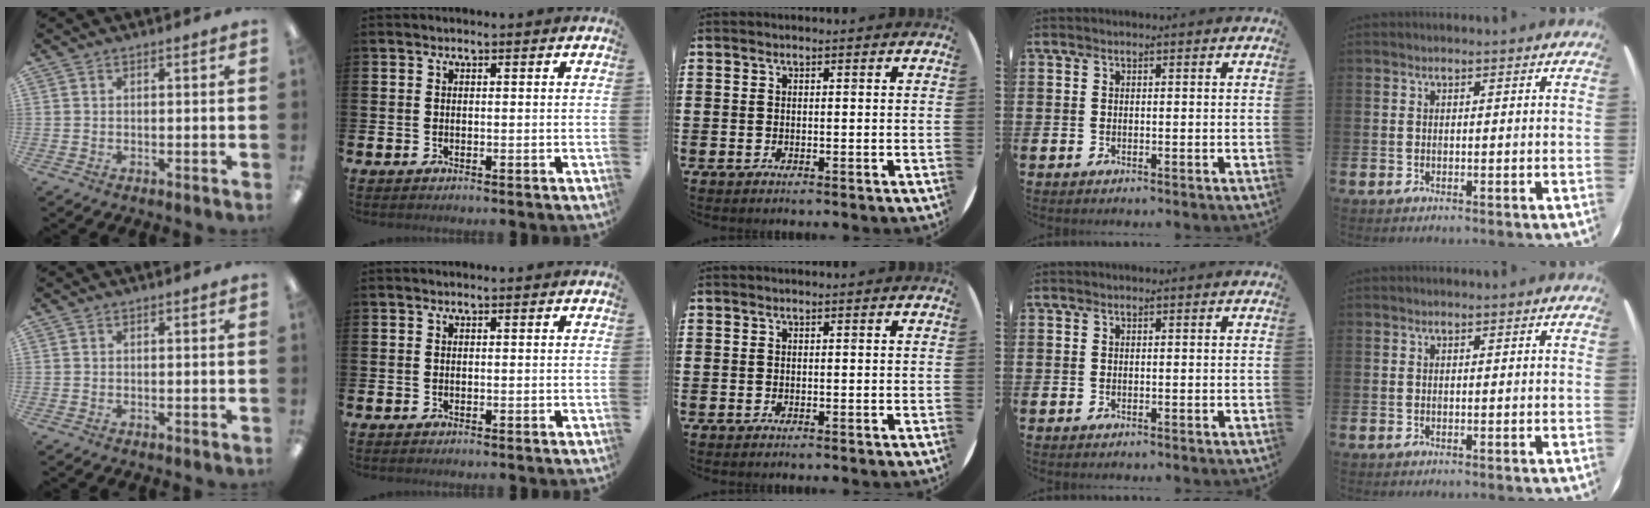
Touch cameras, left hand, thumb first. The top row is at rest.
{}